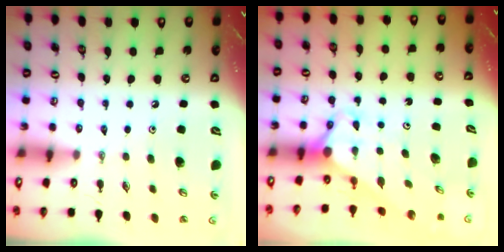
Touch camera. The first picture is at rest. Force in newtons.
{"total": 2.7, "press": 2.7, "slide": 0.2}